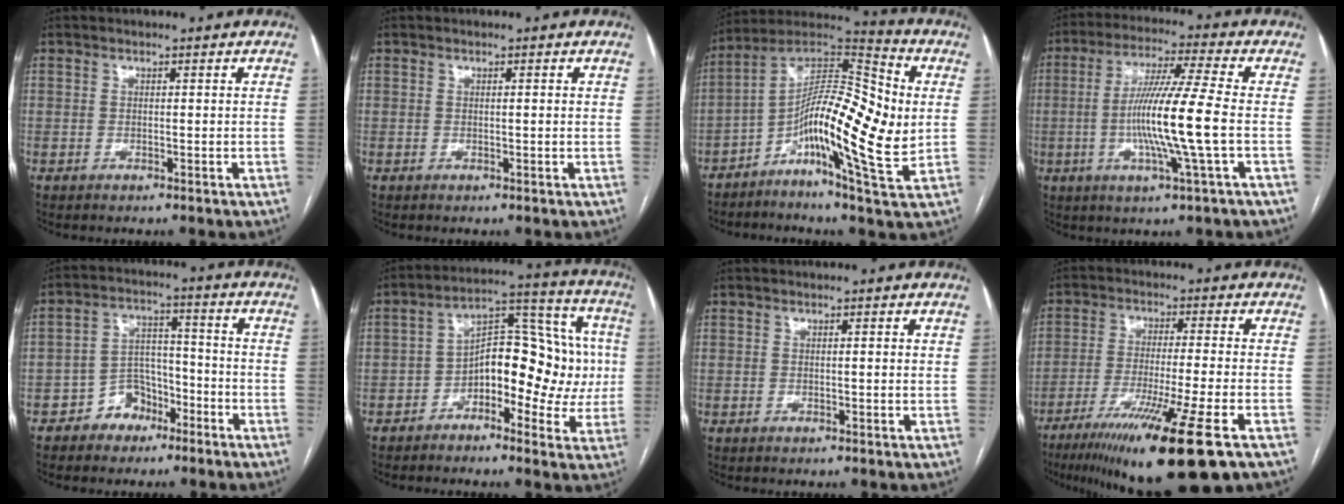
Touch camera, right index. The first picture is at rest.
{"total": 0.6, "force": [0.2, 0.0, 0.6], "torque": [-0.011, 0.003, 0.002]}
{"total": 18.8, "force": [-1.2, 3.7, 18.4], "torque": [-0.319, 0.028, -0.030]}
{"total": 12.6, "force": [-1.9, -1.3, 12.4], "torque": [-0.235, -0.008, -0.040]}
{"total": 6.4, "force": [-4.0, 4.6, 2.1], "torque": [-0.033, 0.024, -0.065]}
{"total": 13.3, "force": [-2.1, 7.2, 11.0], "torque": [-0.141, 0.055, -0.031]}
{"total": 0.9, "force": [0.3, 0.1, 0.8], "torque": [-0.015, 0.002, 0.003]}
{"total": 18.0, "force": [-10.9, -0.4, 14.3], "torque": [-0.214, -0.052, -0.177]}